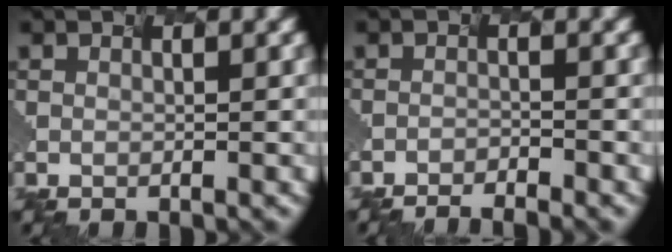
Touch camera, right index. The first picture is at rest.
{"total": 3.7, "force": [-3.6, -0.7, 0.0], "torque": [-0.019, 0.002, -0.042]}